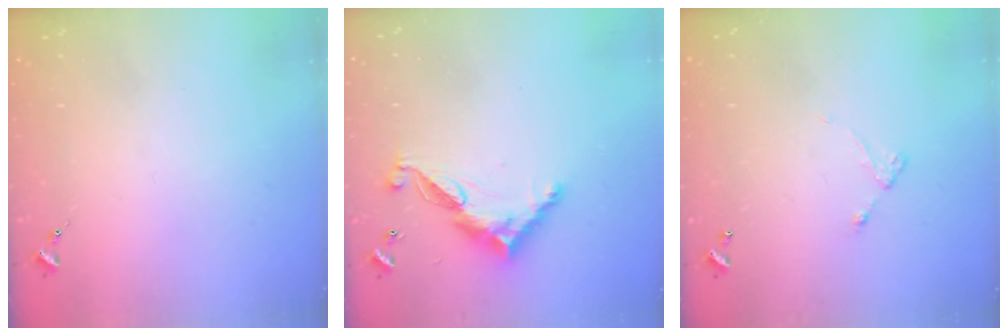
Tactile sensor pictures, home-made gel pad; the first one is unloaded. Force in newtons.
{"total": 11.6, "press": 11.6, "slide": 0.3}
{"total": 4.0, "press": 4.0, "slide": 0.3}